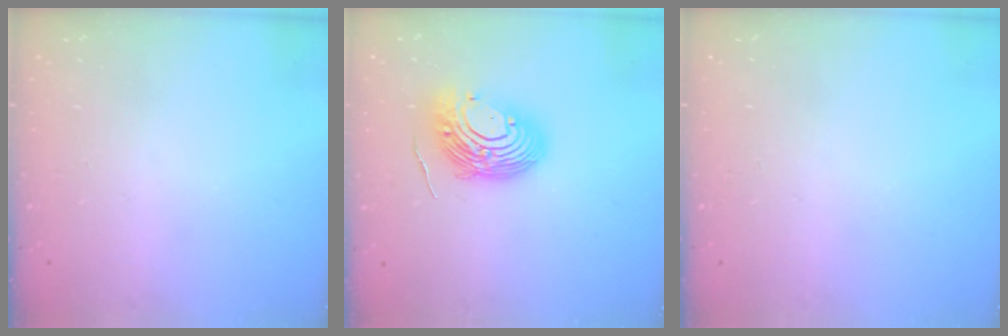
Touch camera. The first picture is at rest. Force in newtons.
{"total": 13.4, "press": 13.3, "slide": 1.5}
{"total": 0.0}